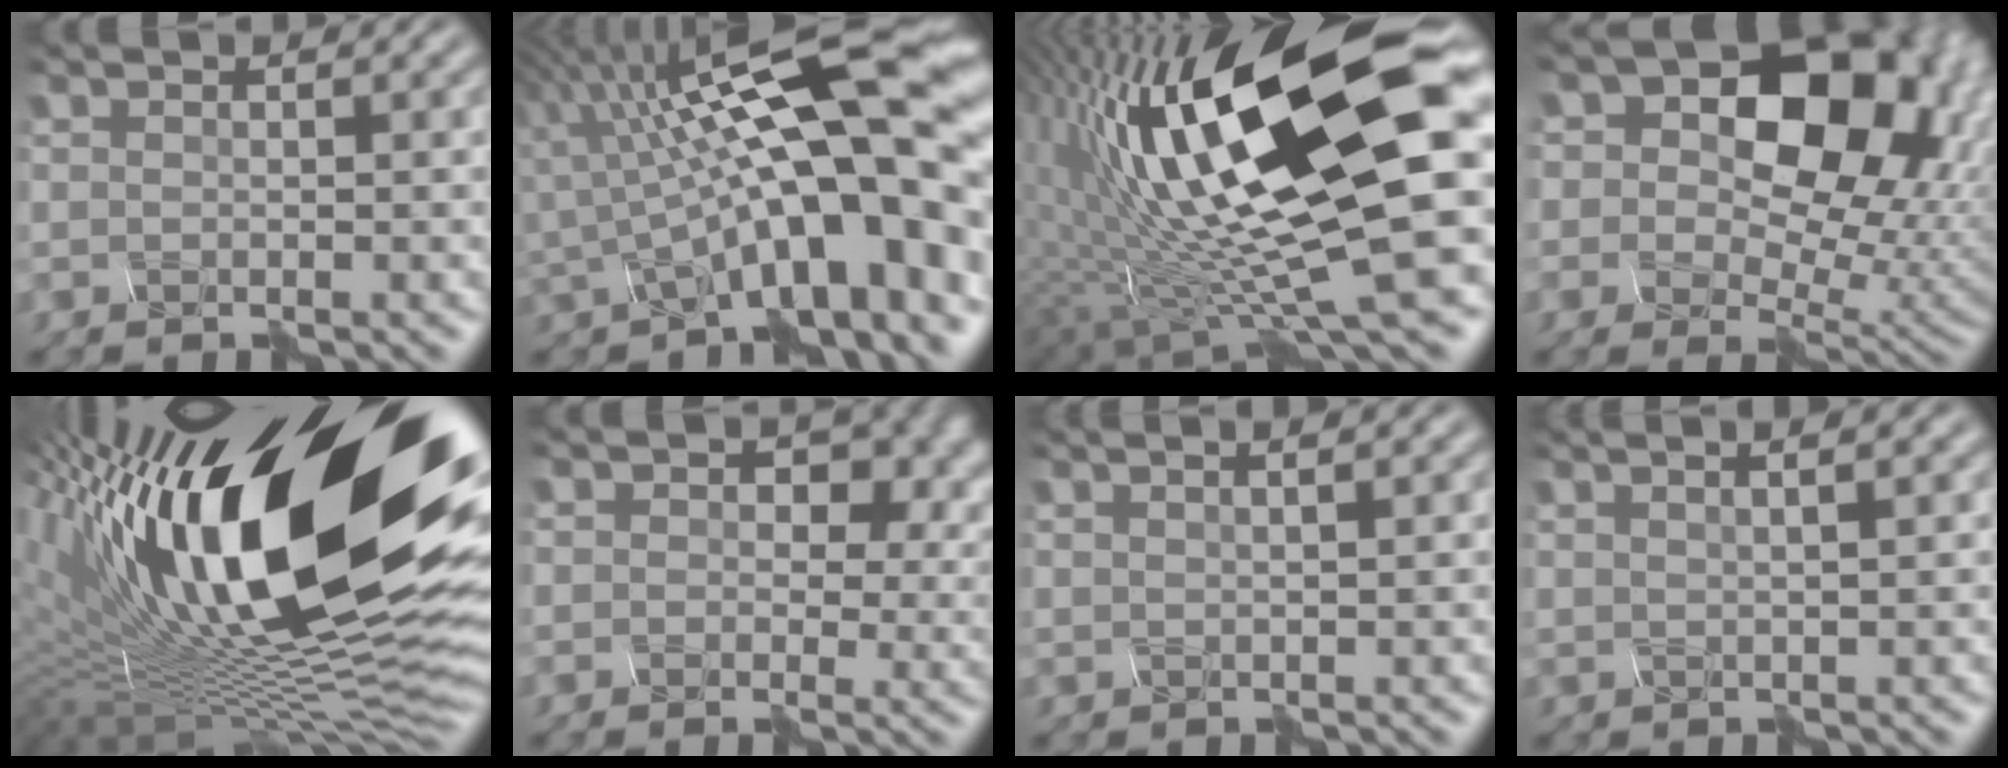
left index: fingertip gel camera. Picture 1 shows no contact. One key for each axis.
{"total": 13.9, "fx": -0.7, "fy": 3.9, "fz": 13.3, "tx": -0.188, "ty": 0.020, "tz": -0.002}
{"total": 18.2, "fx": 2.5, "fy": 5.2, "fz": 17.3, "tx": -0.288, "ty": -0.006, "tz": 0.060}
{"total": 14.0, "fx": 3.9, "fy": 9.5, "fz": 9.5, "tx": -0.118, "ty": 0.022, "tz": 0.066}
{"total": 20.9, "fx": 5.3, "fy": 8.3, "fz": 18.4, "tx": -0.322, "ty": 0.040, "tz": 0.094}
{"total": 5.9, "fx": 1.5, "fy": 4.1, "fz": 4.1, "tx": -0.053, "ty": -0.002, "tz": 0.032}
{"total": 4.0, "fx": 2.3, "fy": 1.9, "fz": 2.7, "tx": -0.013, "ty": 0.046, "tz": 0.006}
{"total": 4.4, "fx": 2.6, "fy": 1.9, "fz": 3.1, "tx": -0.020, "ty": 0.044, "tz": 0.014}